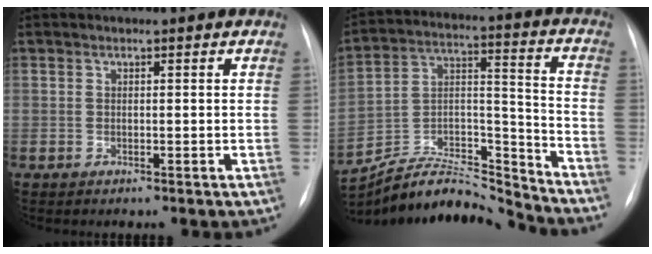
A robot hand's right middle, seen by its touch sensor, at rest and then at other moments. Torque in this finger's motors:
{"motor_torque": [-0.17, -0.41, 0.03, 0.00]}